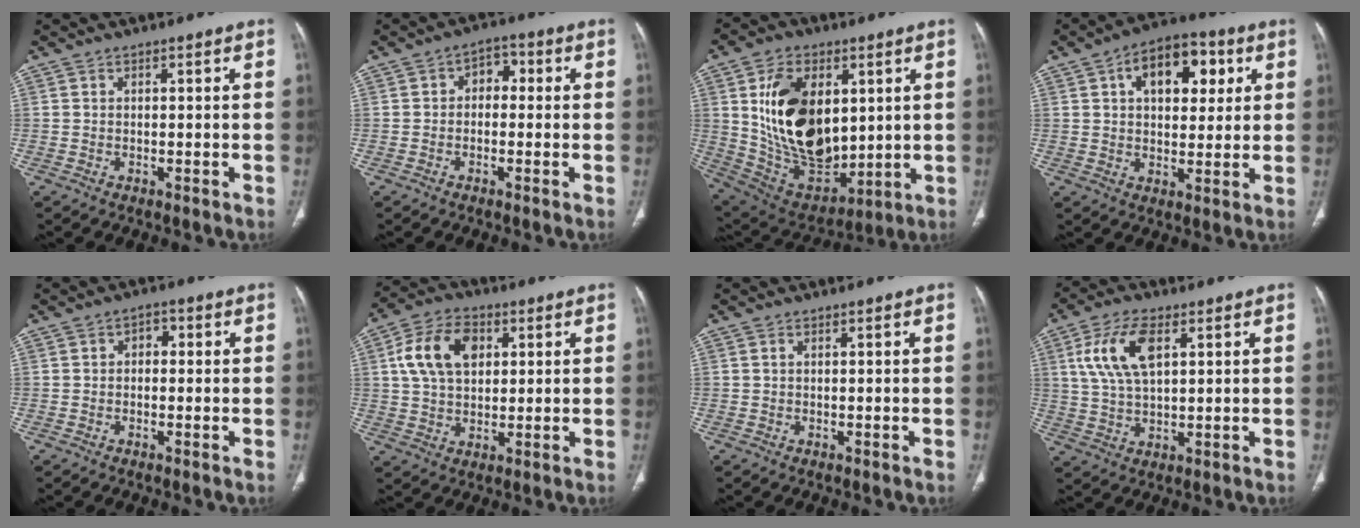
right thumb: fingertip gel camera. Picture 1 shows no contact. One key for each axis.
{"total": 5.0, "fx": -0.2, "fy": 3.6, "fz": 3.4, "tx": -0.025, "ty": 0.025, "tz": -0.018}
{"total": 22.3, "fx": 4.1, "fy": 14.0, "fz": 16.9, "tx": -0.269, "ty": -0.025, "tz": 0.098}
{"total": 13.8, "fx": 4.7, "fy": 8.1, "fz": 10.1, "tx": -0.110, "ty": 0.006, "tz": 0.069}
{"total": 2.4, "fx": 0.2, "fy": 1.8, "fz": 1.6, "tx": -0.009, "ty": 0.008, "tz": -0.006}
{"total": 11.8, "fx": 3.3, "fy": 7.8, "fz": 8.2, "tx": -0.139, "ty": 0.008, "tz": 0.057}
{"total": 0.0}
{"total": 10.4, "fx": 3.6, "fy": 4.9, "fz": 8.4, "tx": -0.173, "ty": 0.000, "tz": 0.073}